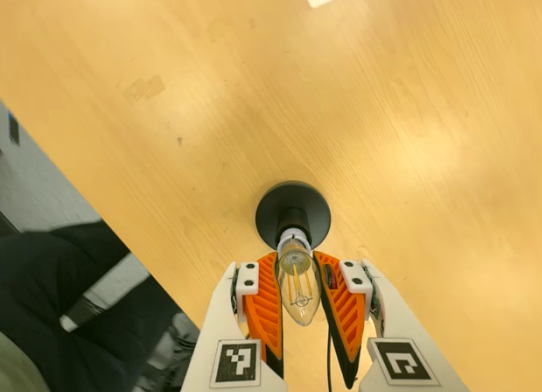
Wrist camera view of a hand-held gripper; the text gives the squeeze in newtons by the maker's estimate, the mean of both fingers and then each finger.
{"total": 17.3, "left": 16.5, "right": 18.0}